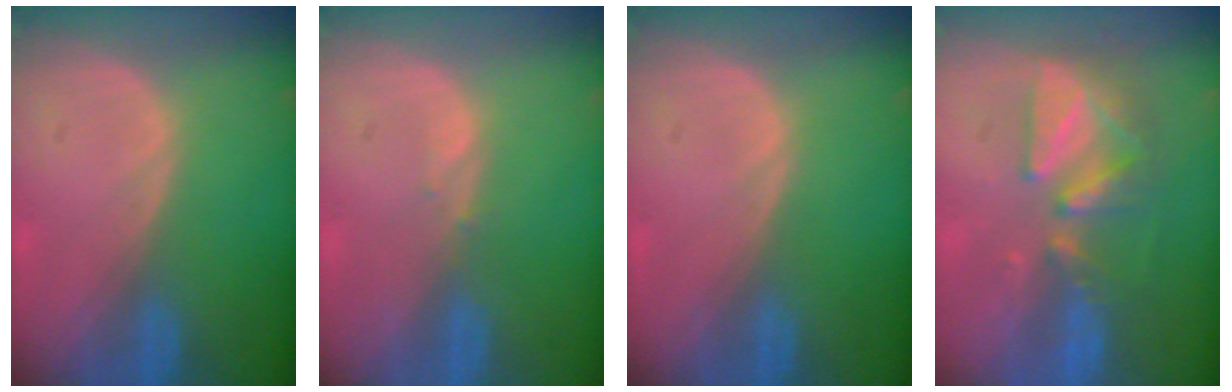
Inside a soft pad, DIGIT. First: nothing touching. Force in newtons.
{"total": 0.6, "press": 0.6, "slide": 0.1}
{"total": 0.0}
{"total": 8.9, "press": 7.8, "slide": 4.2}